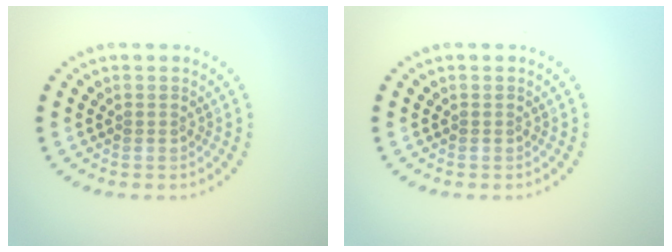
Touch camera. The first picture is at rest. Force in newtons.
{"total": 0.0}